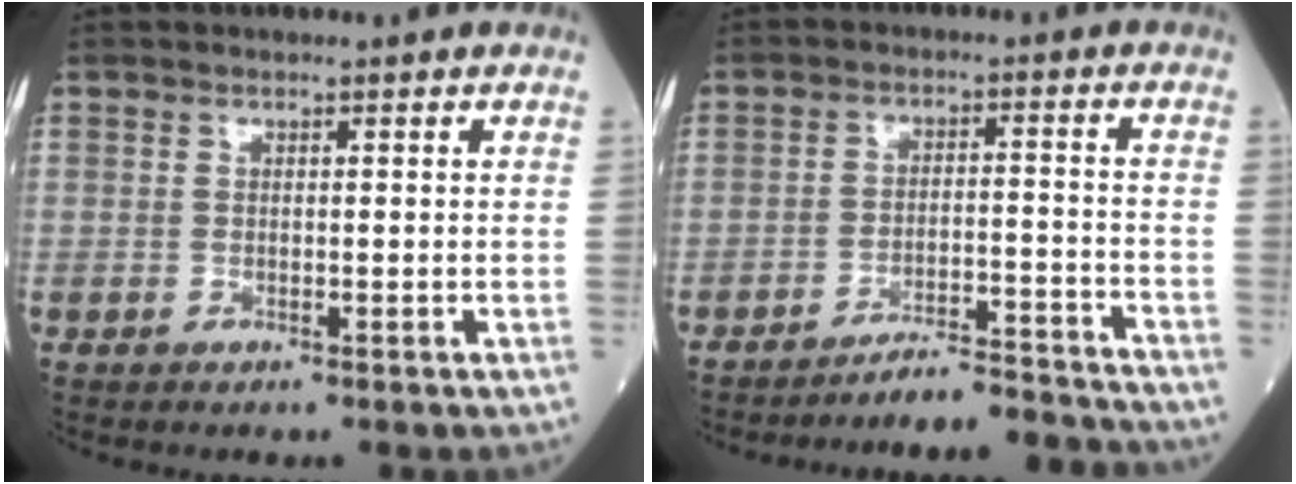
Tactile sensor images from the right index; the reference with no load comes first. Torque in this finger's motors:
{"motor_torque": [-0.13, -0.39, 0.17, 0.01]}